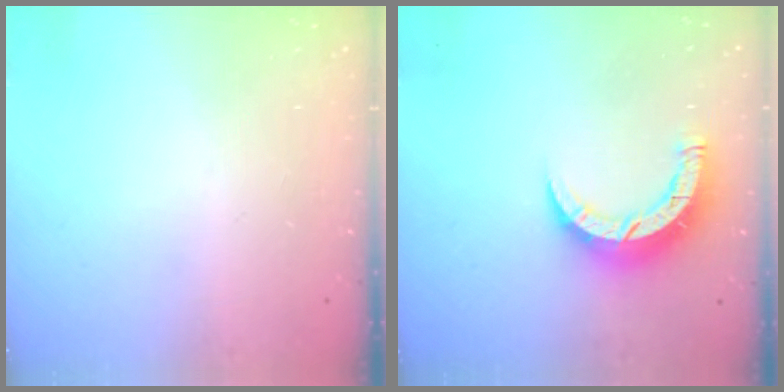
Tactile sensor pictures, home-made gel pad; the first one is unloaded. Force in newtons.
{"total": 7.9, "press": 7.9, "slide": 0.5}